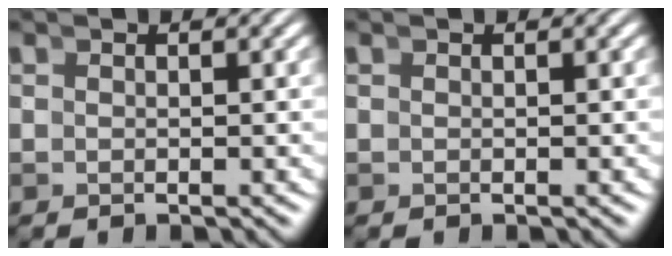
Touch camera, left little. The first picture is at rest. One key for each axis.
{"total": 0.0}